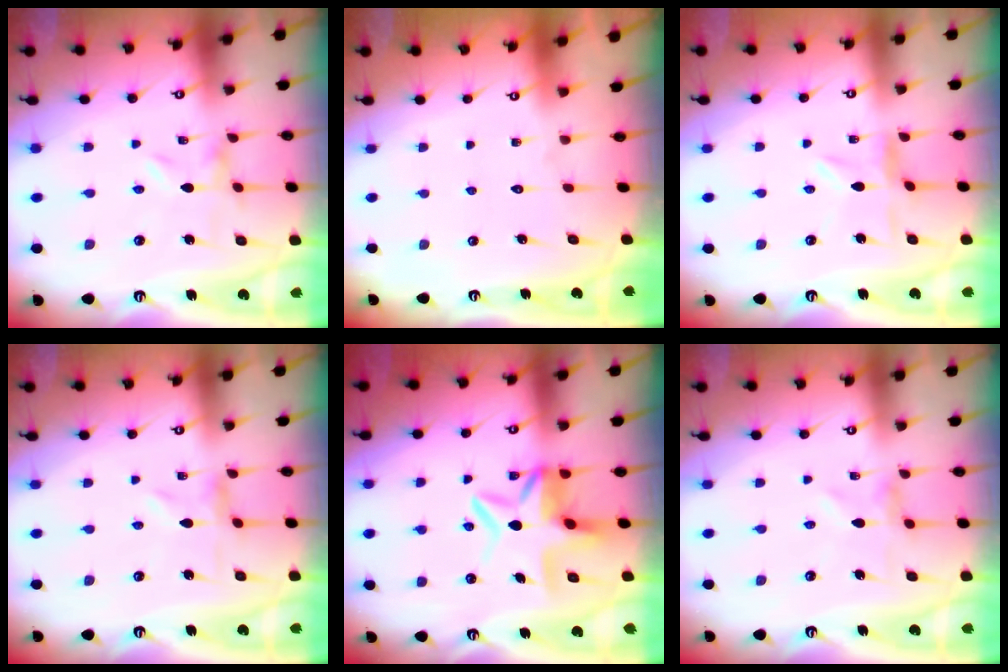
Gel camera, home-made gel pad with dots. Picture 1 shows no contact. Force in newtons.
{"total": 1.6, "press": 1.6, "slide": 0.1}
{"total": 2.4, "press": 2.4, "slide": 0.3}
{"total": 0.7, "press": 0.7, "slide": 0.2}
{"total": 7.3, "press": 7.0, "slide": 2.1}
{"total": 2.6, "press": 2.6, "slide": 0.3}